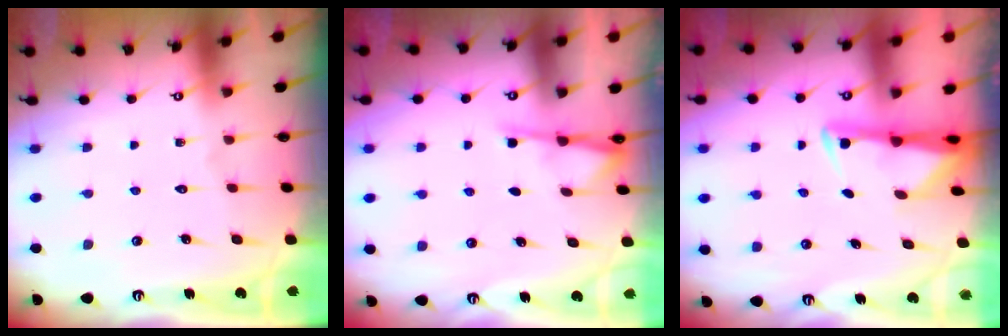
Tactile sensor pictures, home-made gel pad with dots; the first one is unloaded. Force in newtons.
{"total": 2.2, "press": 2.2, "slide": 0.5}
{"total": 3.0, "press": 2.9, "slide": 0.5}